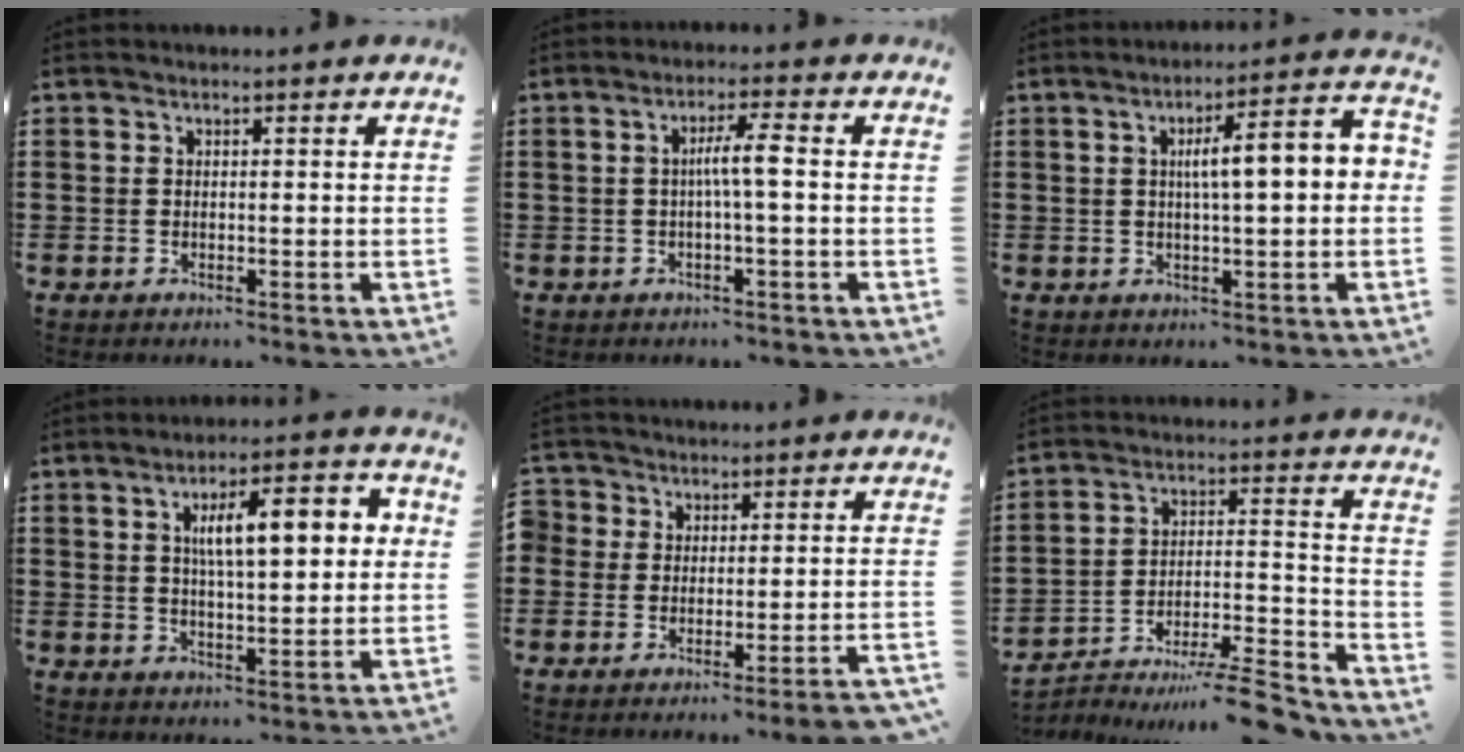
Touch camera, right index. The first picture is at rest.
{"total": 4.0, "force": [-0.2, 0.0, 4.0], "torque": [-0.075, 0.000, -0.009]}
{"total": 6.9, "force": [0.6, 1.1, 6.8], "torque": [-0.120, -0.001, 0.001]}
{"total": 9.1, "force": [2.1, 3.2, 8.2], "torque": [-0.137, 0.003, 0.027]}
{"total": 3.1, "force": [-3.0, 0.5, 0.5], "torque": [-0.011, 0.002, -0.064]}
{"total": 9.4, "force": [-8.1, 0.8, 4.6], "torque": [-0.057, 0.021, -0.158]}